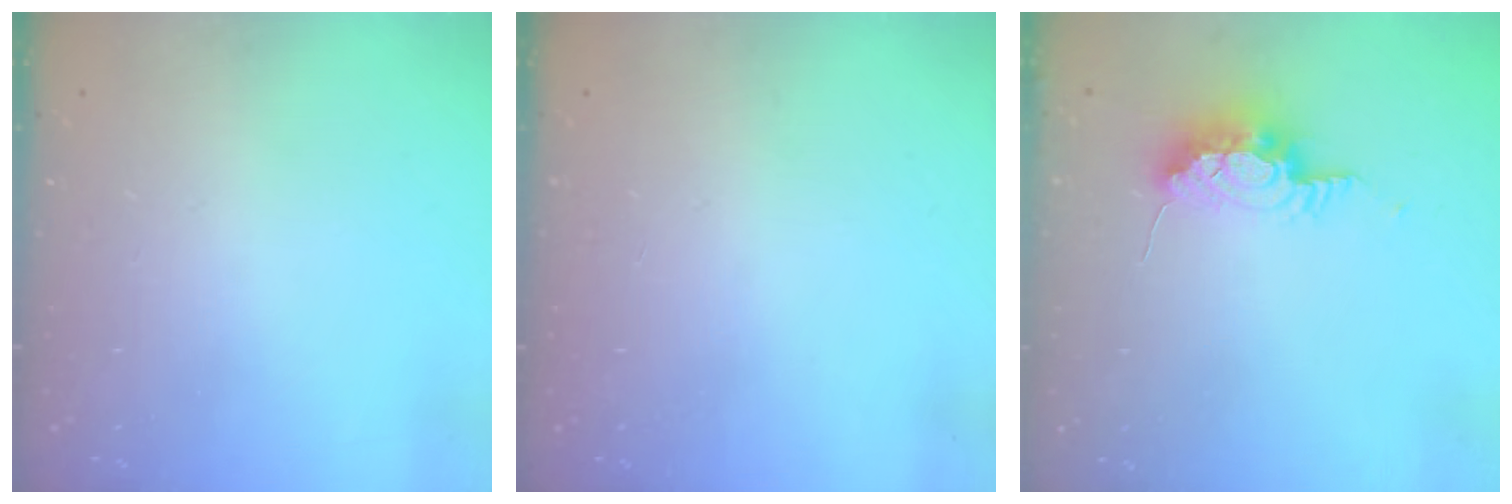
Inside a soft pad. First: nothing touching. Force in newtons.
{"total": 1.1, "press": 1.1, "slide": 0.3}
{"total": 9.6, "press": 9.0, "slide": 3.6}